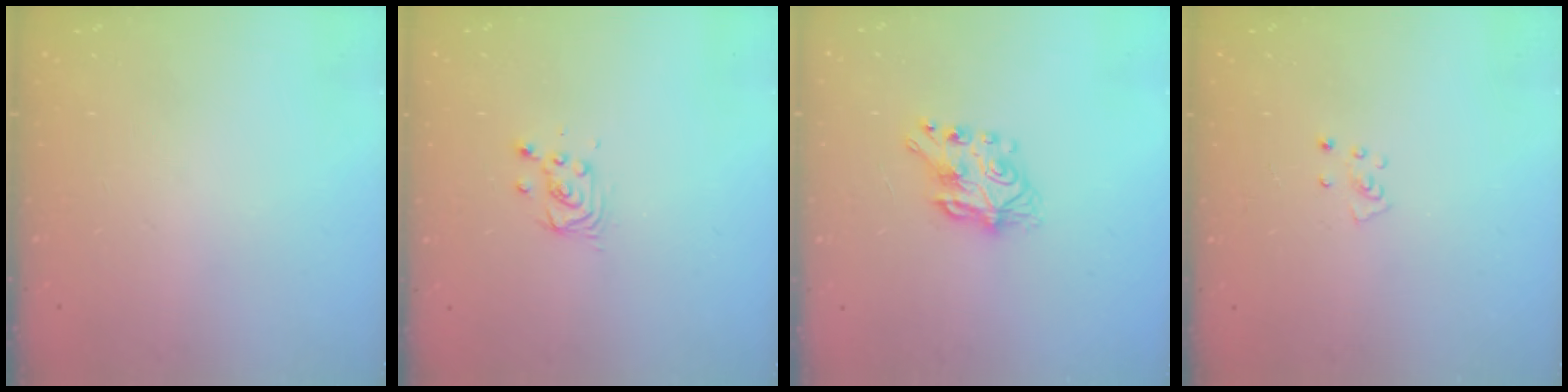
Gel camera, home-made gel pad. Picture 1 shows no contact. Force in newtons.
{"total": 3.4, "press": 3.4, "slide": 0.4}
{"total": 7.1, "press": 7.1, "slide": 0.2}
{"total": 3.5, "press": 3.5, "slide": 0.3}